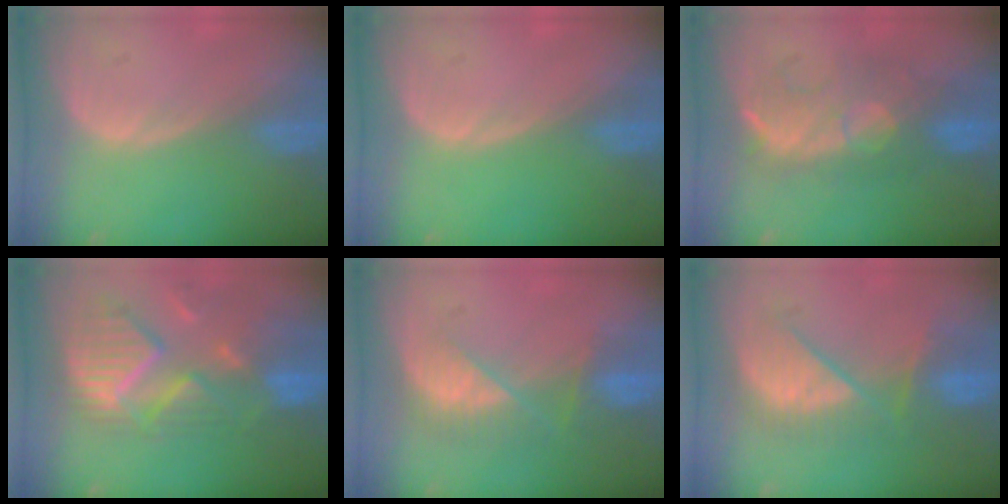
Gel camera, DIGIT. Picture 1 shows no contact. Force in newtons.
{"total": 0.0}
{"total": 8.6, "press": 8.5, "slide": 0.7}
{"total": 12.2, "press": 10.6, "slide": 6.0}
{"total": 7.5, "press": 6.8, "slide": 3.3}
{"total": 8.4, "press": 8.4, "slide": 0.6}